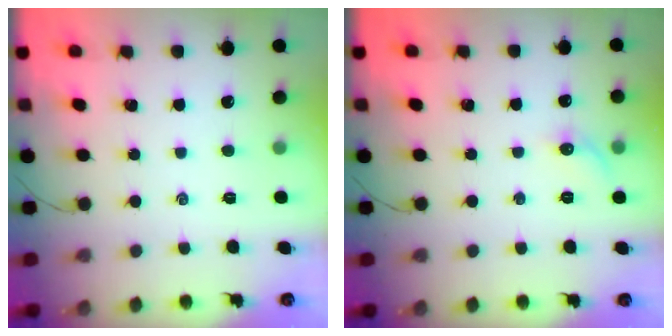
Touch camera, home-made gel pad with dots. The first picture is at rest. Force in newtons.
{"total": 6.2, "press": 6.0, "slide": 1.7}